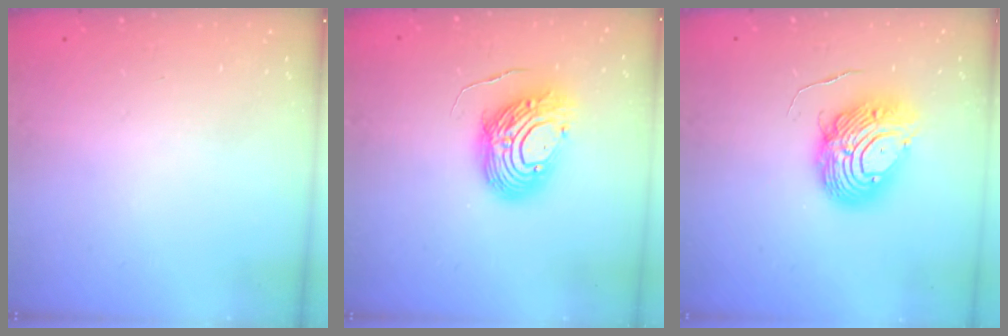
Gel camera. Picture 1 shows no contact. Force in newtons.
{"total": 12.7, "press": 12.6, "slide": 1.3}
{"total": 10.2, "press": 10.2, "slide": 1.1}